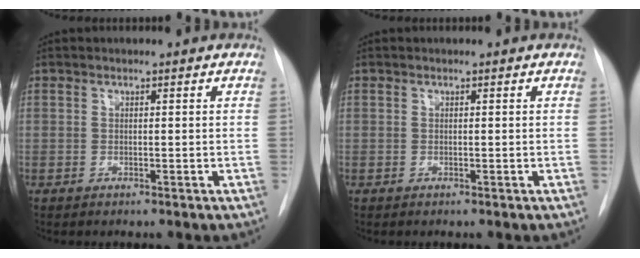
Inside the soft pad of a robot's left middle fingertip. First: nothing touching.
{"total": 0.0}